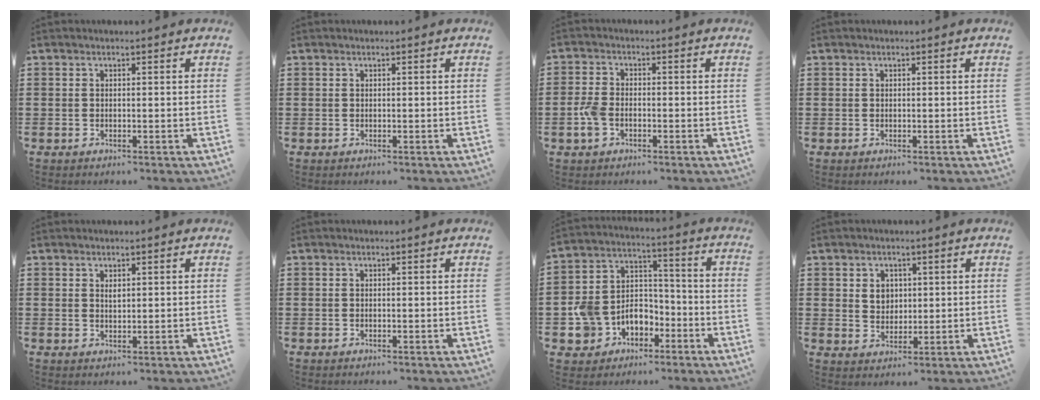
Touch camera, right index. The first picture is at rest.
{"total": 0.0}
{"total": 3.5, "force": [-1.2, 2.0, 2.6], "torque": [-0.075, -0.007, -0.029]}
{"total": 0.0}
{"total": 1.1, "force": [0.6, 0.5, 0.7], "torque": [-0.016, 0.003, 0.010]}
{"total": 0.0}
{"total": 7.0, "force": [-2.8, 6.2, 1.5], "torque": [-0.060, 0.009, -0.052]}
{"total": 3.1, "force": [1.1, 2.7, 1.3], "torque": [-0.027, 0.007, 0.017]}